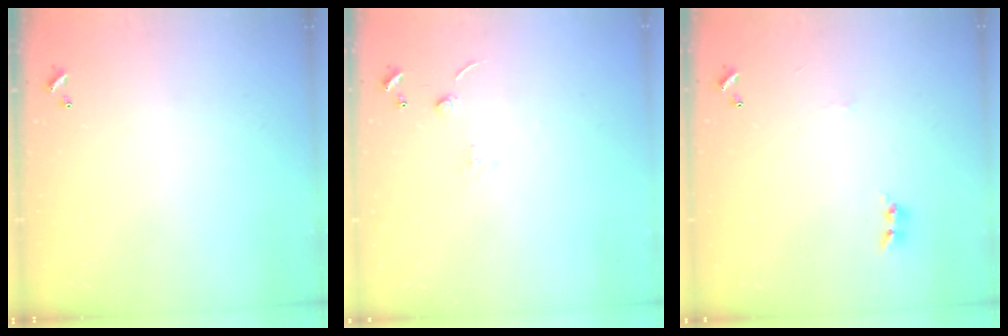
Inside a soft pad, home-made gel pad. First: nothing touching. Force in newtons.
{"total": 1.5, "press": 1.4, "slide": 0.5}
{"total": 1.2, "press": 1.1, "slide": 0.5}